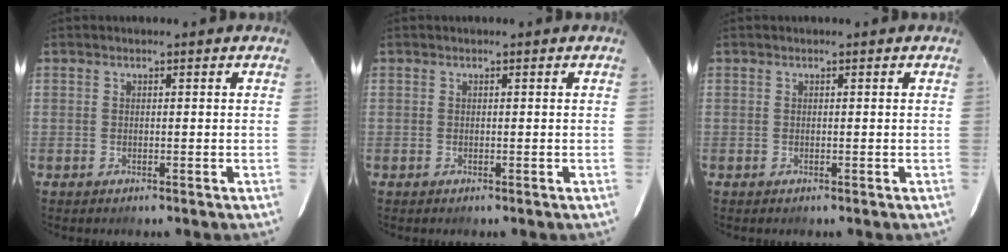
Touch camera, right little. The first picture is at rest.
{"total": 0.0}
{"total": 0.0}